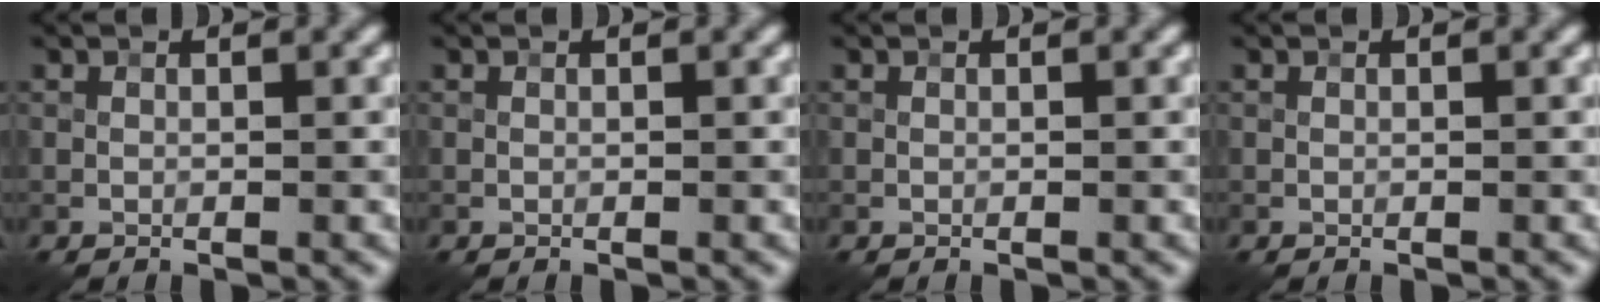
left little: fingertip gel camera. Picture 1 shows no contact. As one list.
[{"total": 0.0}, {"total": 0.0}, {"total": 0.0}]